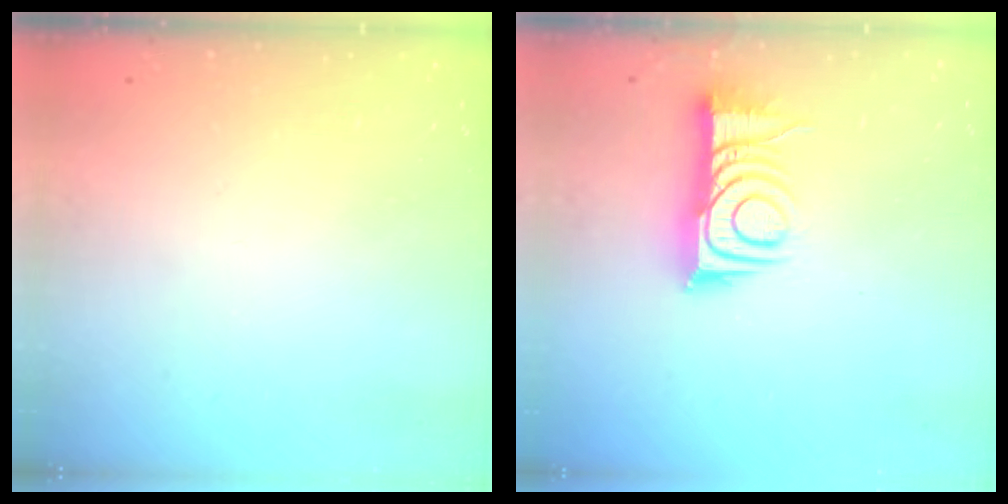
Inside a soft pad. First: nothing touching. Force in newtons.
{"total": 10.9, "press": 10.9, "slide": 0.2}